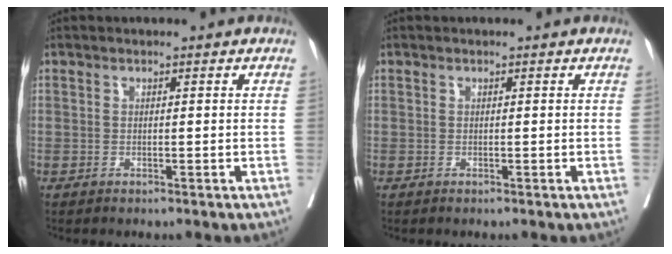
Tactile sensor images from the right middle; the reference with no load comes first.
{"total": 0.0}